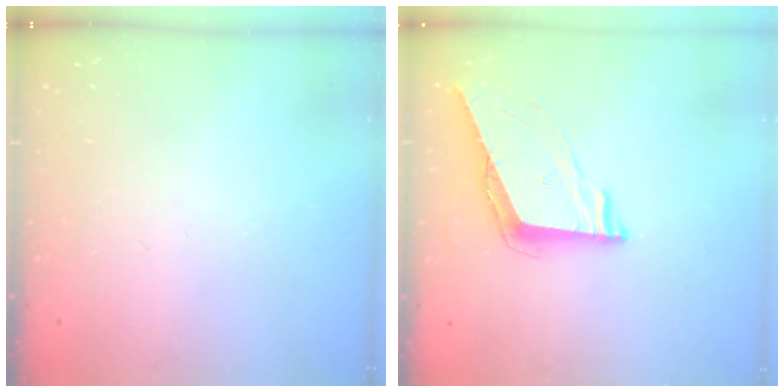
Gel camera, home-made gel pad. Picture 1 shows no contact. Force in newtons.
{"total": 7.5, "press": 7.5, "slide": 0.5}